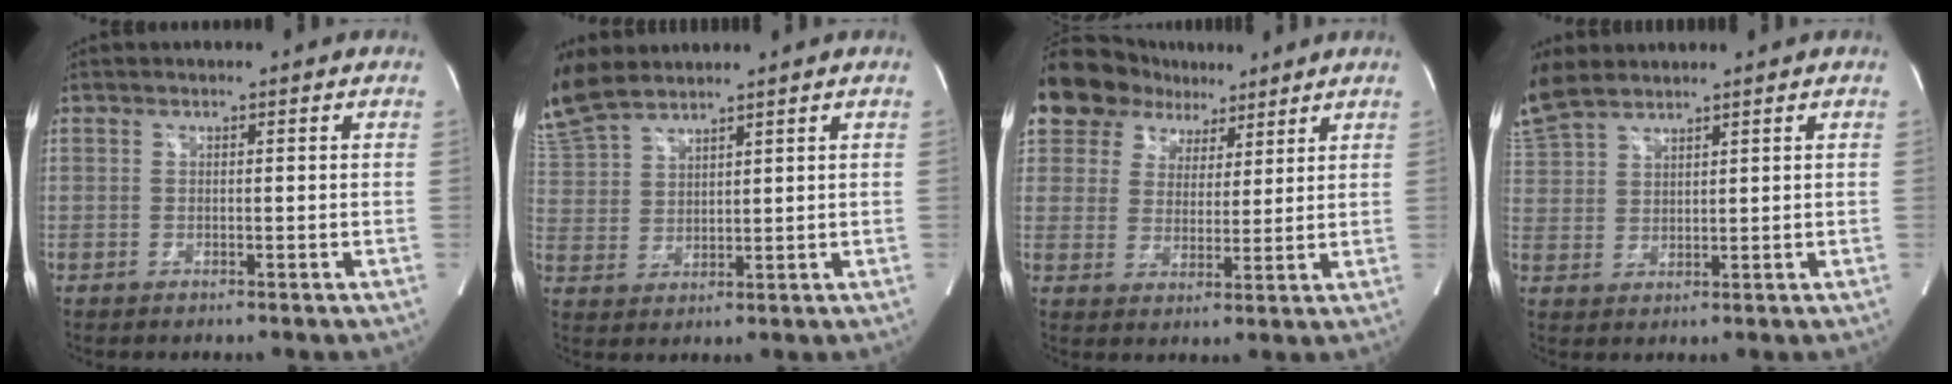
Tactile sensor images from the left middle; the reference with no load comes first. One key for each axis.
{"total": 10.8, "fx": 9.6, "fy": 3.0, "fz": 4.0, "tx": -0.117, "ty": 0.016, "tz": 0.209}
{"total": 14.4, "fx": 9.7, "fy": 9.6, "fz": 4.5, "tx": -0.100, "ty": 0.049, "tz": 0.170}
{"total": 9.1, "fx": 7.8, "fy": 3.0, "fz": 3.6, "tx": -0.107, "ty": 0.020, "tz": 0.168}